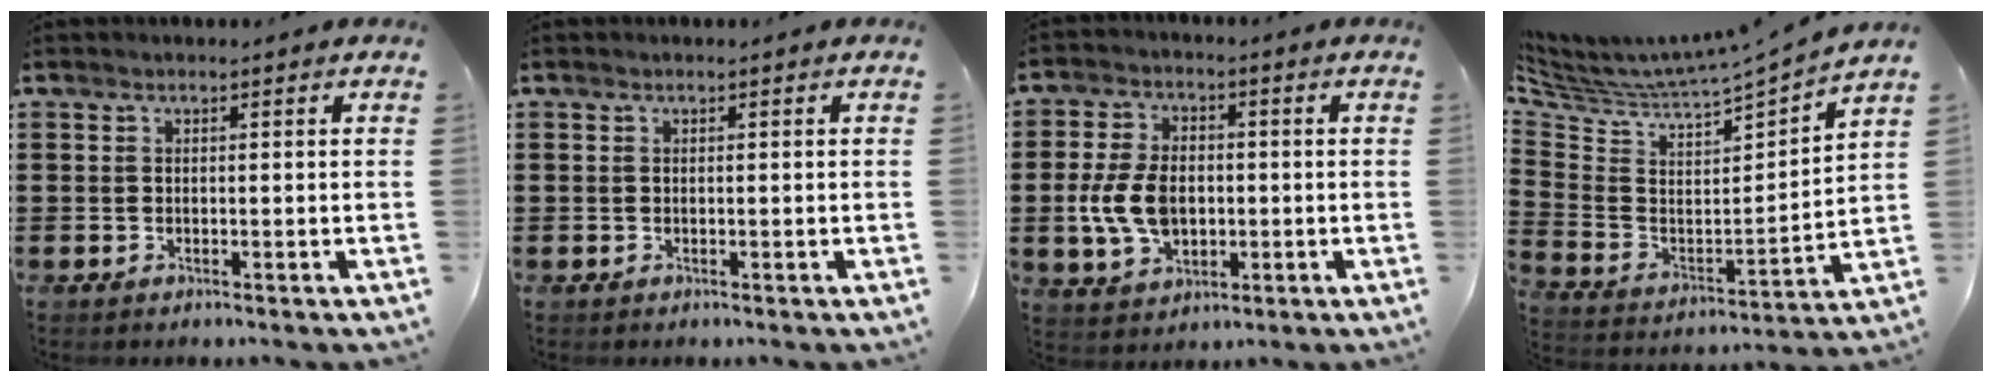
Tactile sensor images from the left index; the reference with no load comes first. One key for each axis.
{"total": 0.0}
{"total": 8.2, "fx": -0.7, "fy": 5.3, "fz": 6.3, "tx": -0.150, "ty": 0.005, "tz": -0.017}
{"total": 3.8, "fx": 3.7, "fy": 0.5, "fz": 0.8, "tx": -0.042, "ty": -0.050, "tz": 0.058}